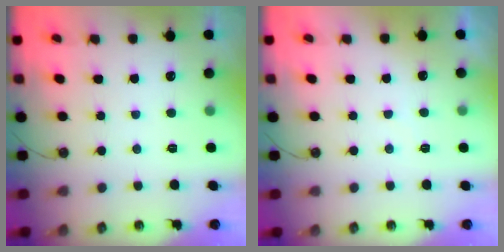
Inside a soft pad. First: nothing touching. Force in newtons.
{"total": 2.4, "press": 2.4, "slide": 0.4}